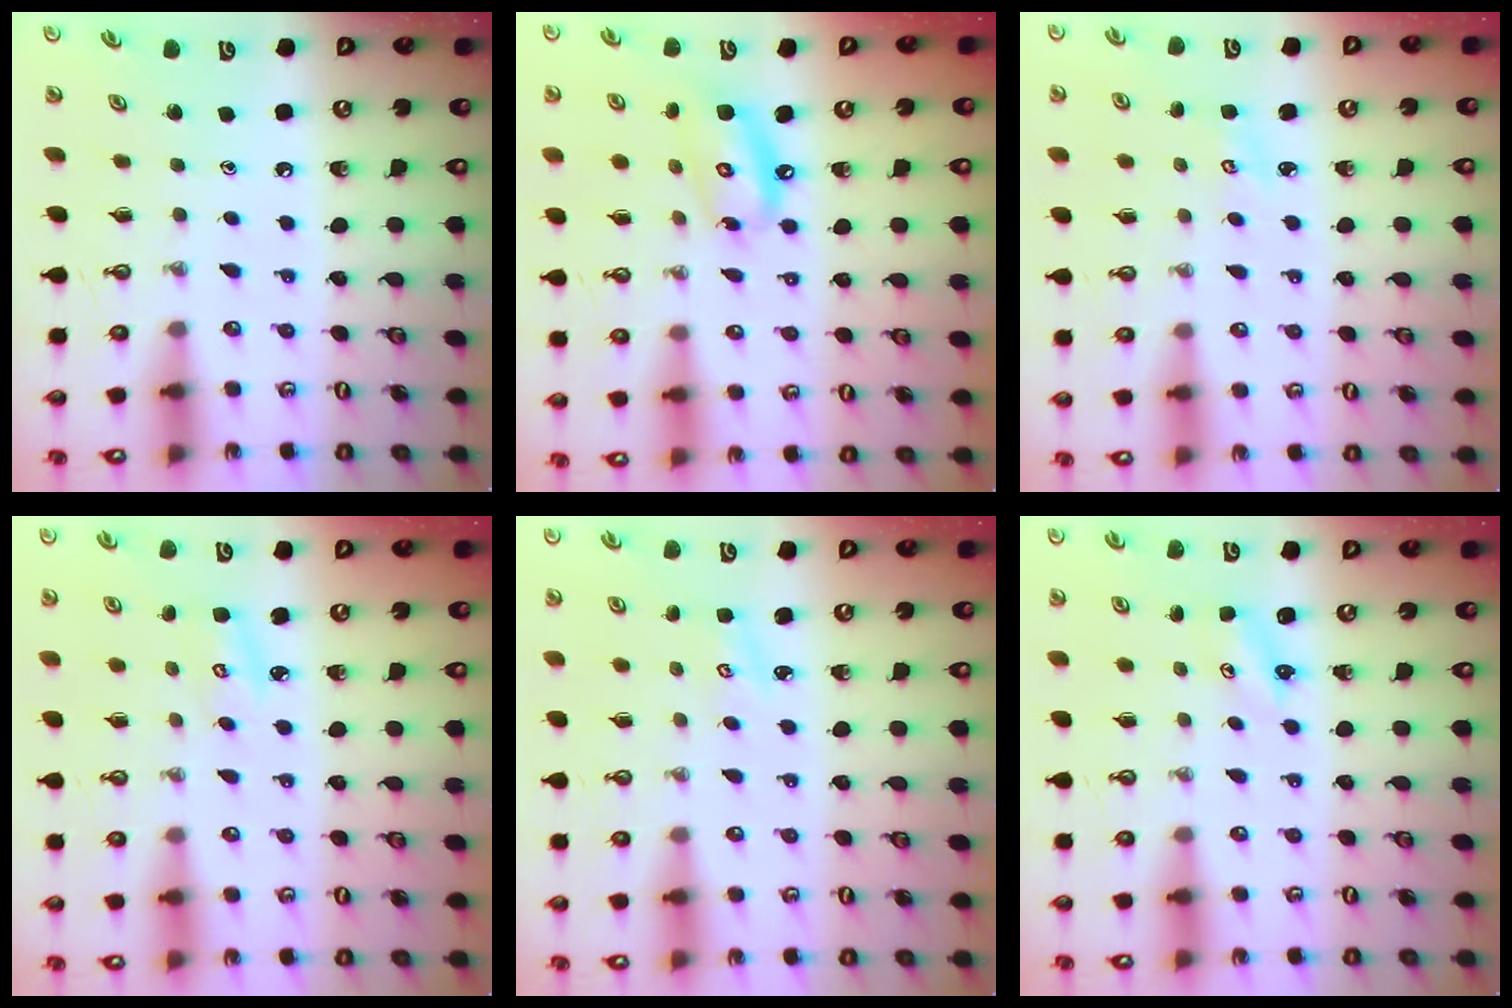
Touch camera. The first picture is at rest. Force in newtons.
{"total": 11.7, "press": 11.6, "slide": 1.1}
{"total": 2.3, "press": 2.3, "slide": 0.2}
{"total": 4.2, "press": 4.2, "slide": 0.4}
{"total": 2.8, "press": 2.8, "slide": 0.2}
{"total": 2.4, "press": 2.4, "slide": 0.2}